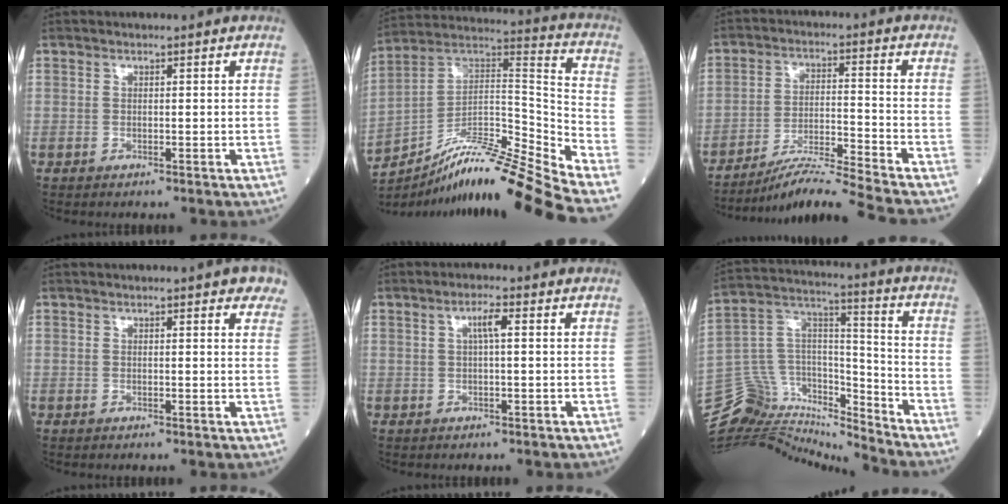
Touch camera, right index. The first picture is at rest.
{"total": 20.7, "force": [-17.3, -2.1, 11.2], "torque": [-0.189, 0.025, -0.306]}
{"total": 12.1, "force": [-11.0, -2.6, 4.2], "torque": [-0.063, -0.009, -0.188]}
{"total": 4.3, "force": [3.1, 1.0, 2.8], "torque": [-0.026, 0.005, 0.022]}
{"total": 2.8, "force": [0.7, 0.2, 2.7], "torque": [-0.049, 0.005, 0.012]}
{"total": 17.4, "force": [-16.9, 3.9, 1.5], "torque": [-0.038, 0.091, -0.289]}